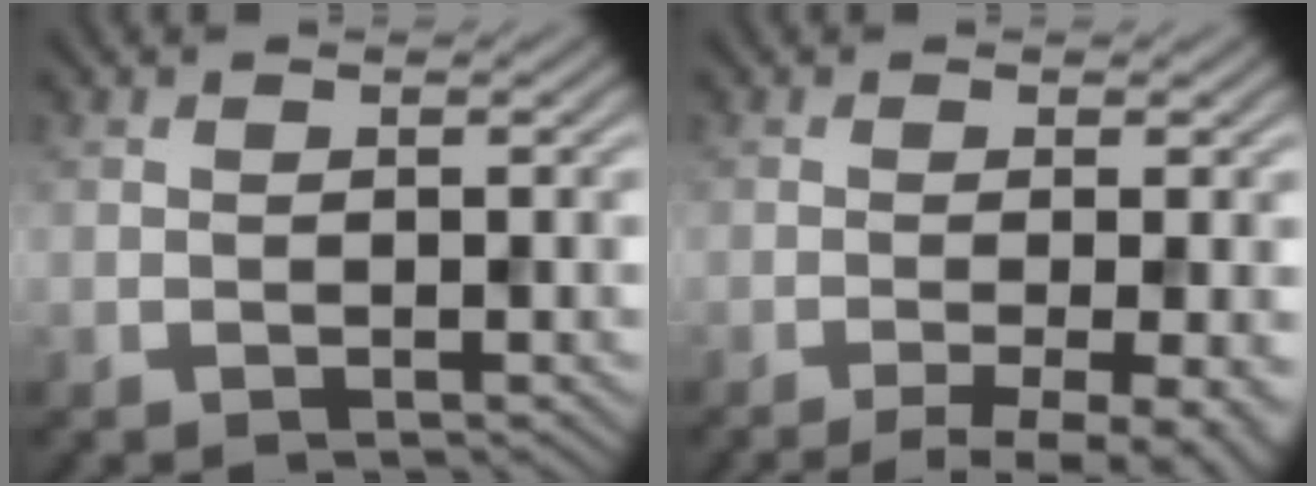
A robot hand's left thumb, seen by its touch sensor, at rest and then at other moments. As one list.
[{"total": 6.3, "force": [-2.8, 1.5, 5.5], "torque": [-0.069, -0.003, -0.041]}]